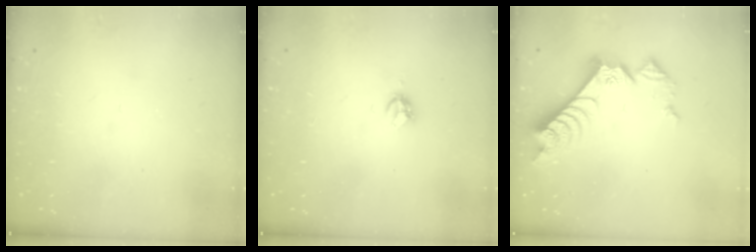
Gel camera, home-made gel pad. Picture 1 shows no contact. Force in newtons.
{"total": 3.8, "press": 3.8, "slide": 0.1}
{"total": 10.2, "press": 10.2, "slide": 1.2}